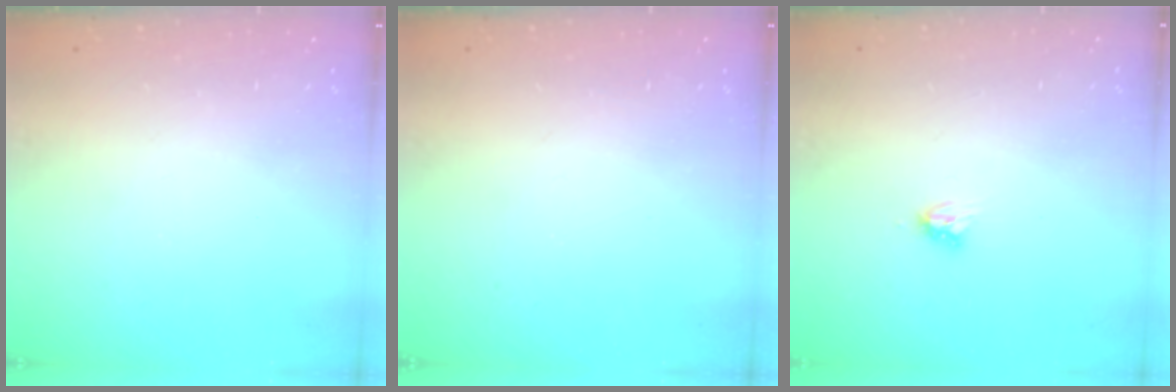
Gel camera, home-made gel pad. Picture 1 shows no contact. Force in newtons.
{"total": 0.0}
{"total": 4.2, "press": 4.2, "slide": 0.5}